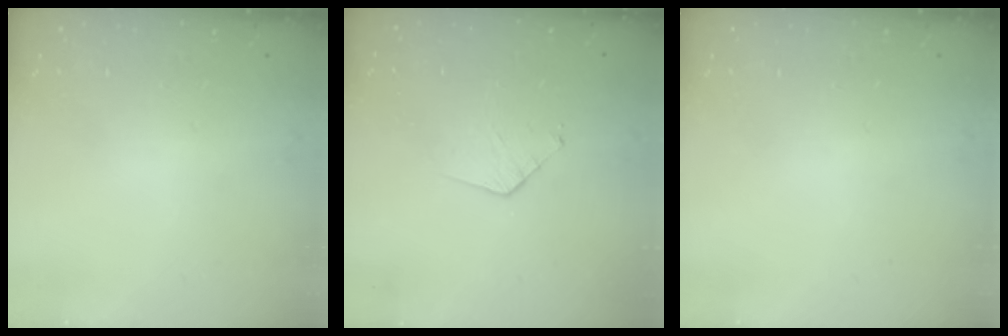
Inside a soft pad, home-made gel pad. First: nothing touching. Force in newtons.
{"total": 5.0, "press": 5.0, "slide": 0.4}
{"total": 0.0}